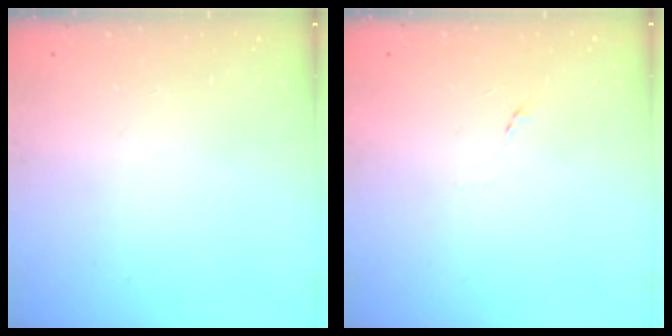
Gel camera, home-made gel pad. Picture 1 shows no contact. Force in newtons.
{"total": 5.7, "press": 5.6, "slide": 0.6}